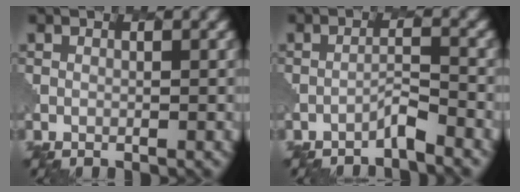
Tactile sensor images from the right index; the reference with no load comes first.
{"total": 1.5, "force": [-1.4, -0.1, 0.5], "torque": [-0.007, 0.009, -0.031]}